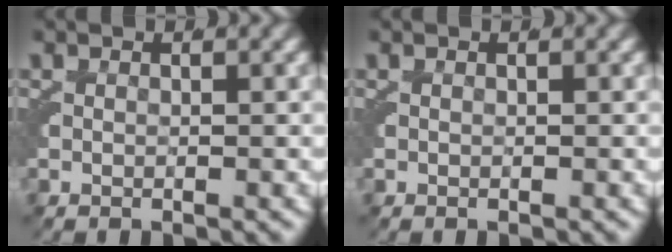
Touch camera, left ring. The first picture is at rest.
{"total": 0.0}